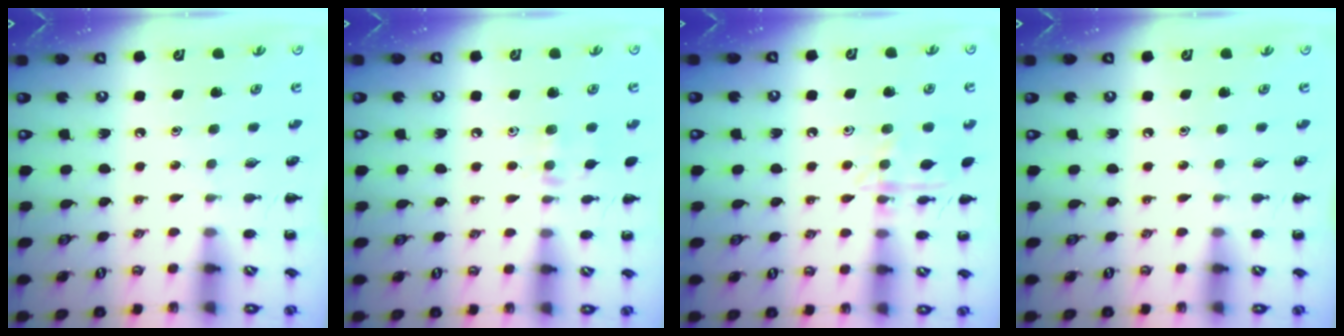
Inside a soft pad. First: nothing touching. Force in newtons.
{"total": 7.4, "press": 7.1, "slide": 2.0}
{"total": 10.8, "press": 10.7, "slide": 1.2}
{"total": 0.0}